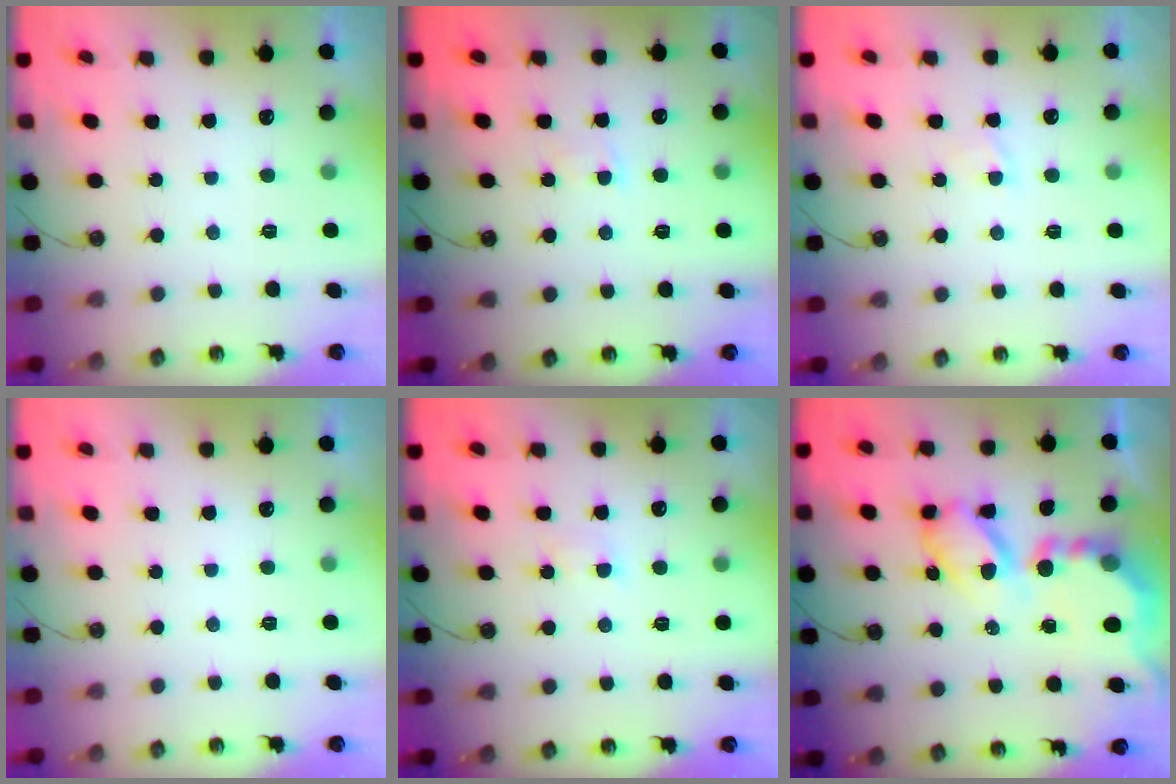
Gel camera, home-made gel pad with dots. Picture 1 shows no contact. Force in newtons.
{"total": 1.7, "press": 1.6, "slide": 0.3}
{"total": 1.5, "press": 1.5, "slide": 0.3}
{"total": 0.0}
{"total": 2.8, "press": 2.7, "slide": 0.5}
{"total": 14.3, "press": 14.3, "slide": 1.3}